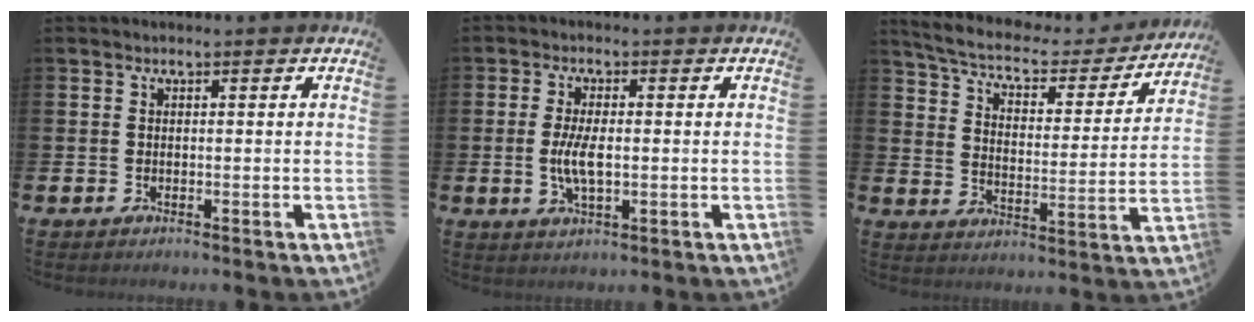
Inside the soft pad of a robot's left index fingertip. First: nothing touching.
{"total": 4.7, "force": [-0.2, 1.8, 4.3], "torque": [-0.083, 0.000, -0.007]}
{"total": 6.6, "force": [5.8, 1.8, 2.6], "torque": [-0.076, -0.041, 0.093]}